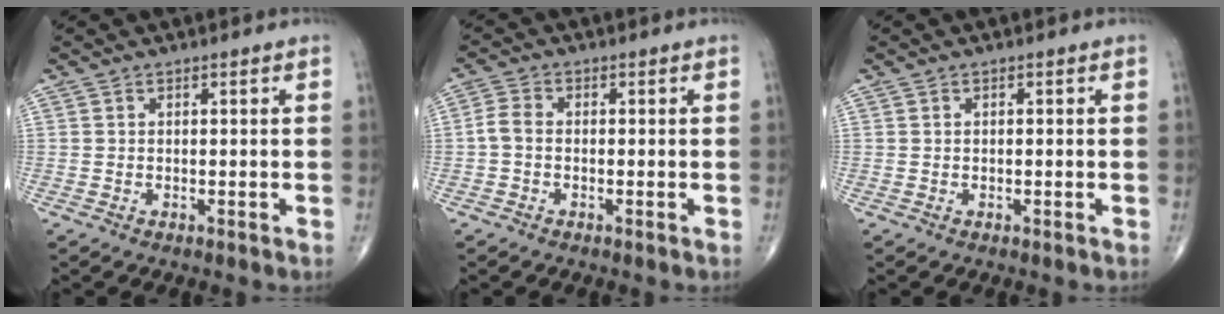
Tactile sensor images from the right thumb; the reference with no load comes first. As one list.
[{"total": 2.9, "force": [-0.6, 1.9, 2.0], "torque": [-0.042, 0.008, -0.021]}, {"total": 0.0}]